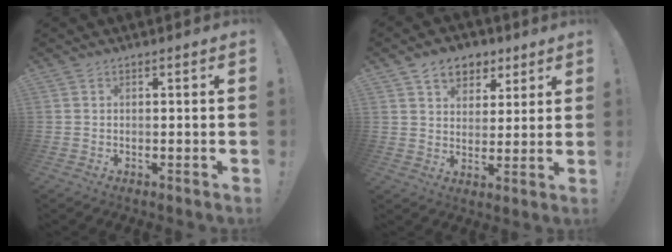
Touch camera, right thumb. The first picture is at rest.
{"total": 9.3, "force": [5.4, 6.8, 3.4], "torque": [-0.040, -0.028, 0.102]}